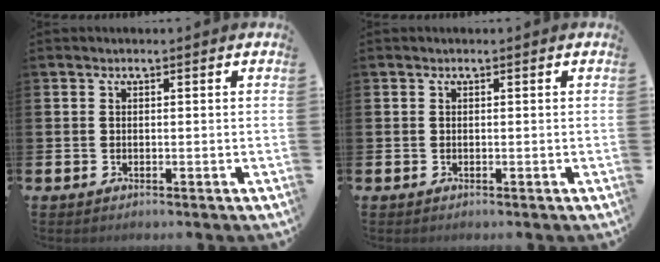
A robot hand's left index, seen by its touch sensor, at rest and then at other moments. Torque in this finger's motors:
{"motor_torque": [0.00, 0.00, 0.00, 0.01]}